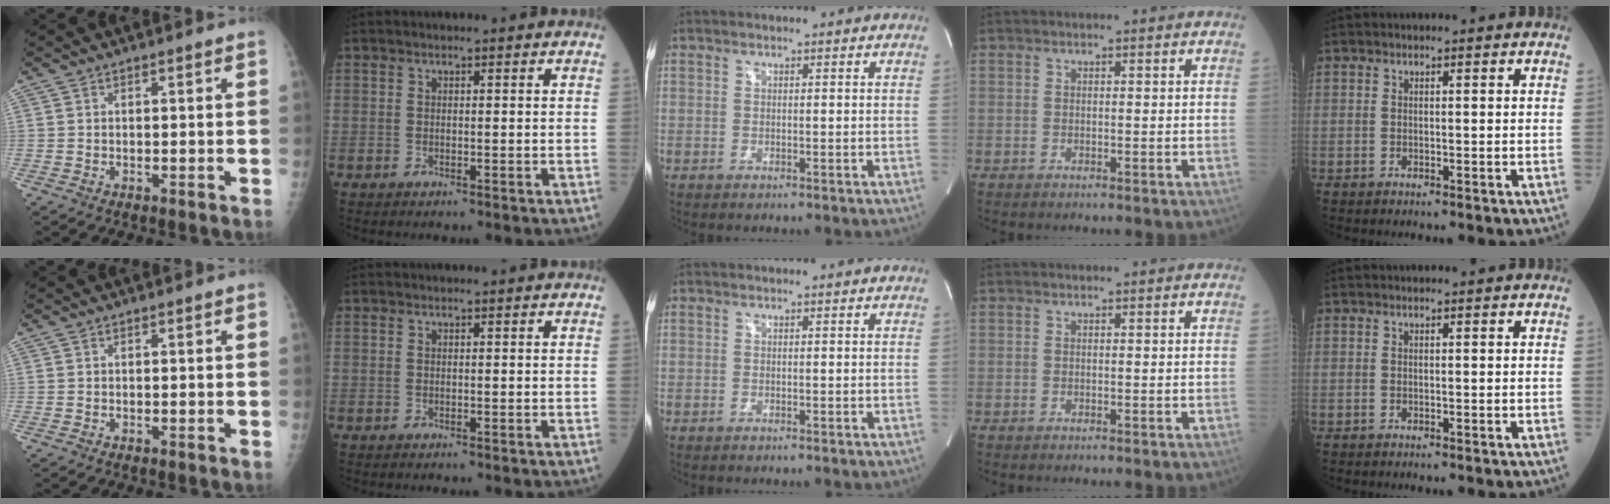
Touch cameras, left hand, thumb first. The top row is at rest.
{}